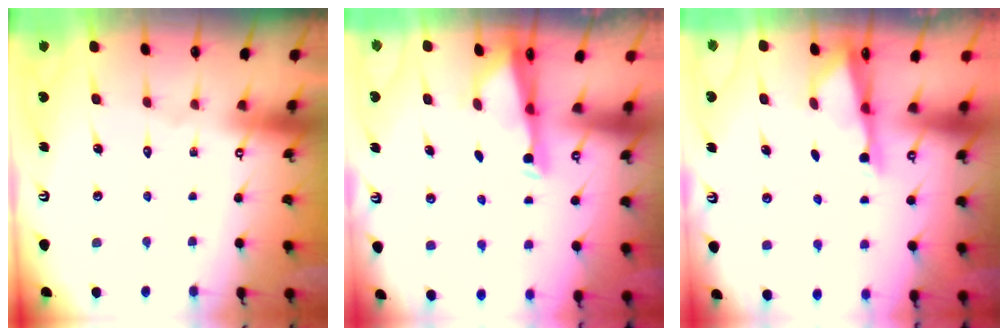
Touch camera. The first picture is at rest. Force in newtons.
{"total": 2.9, "press": 2.8, "slide": 0.7}
{"total": 3.0, "press": 2.9, "slide": 0.5}